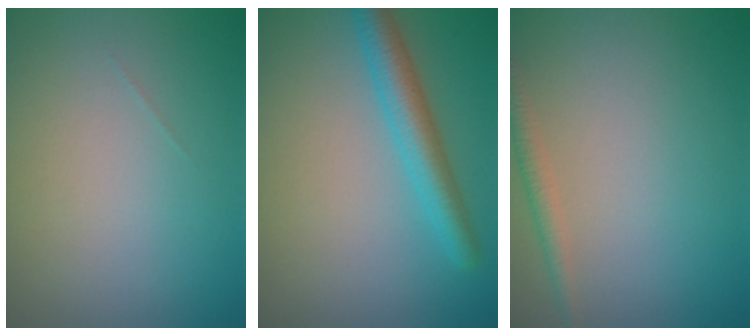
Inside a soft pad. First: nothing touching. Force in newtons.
{"total": 3.9, "press": 3.9, "slide": 0.2}
{"total": 1.4, "press": 1.4, "slide": 0.0}